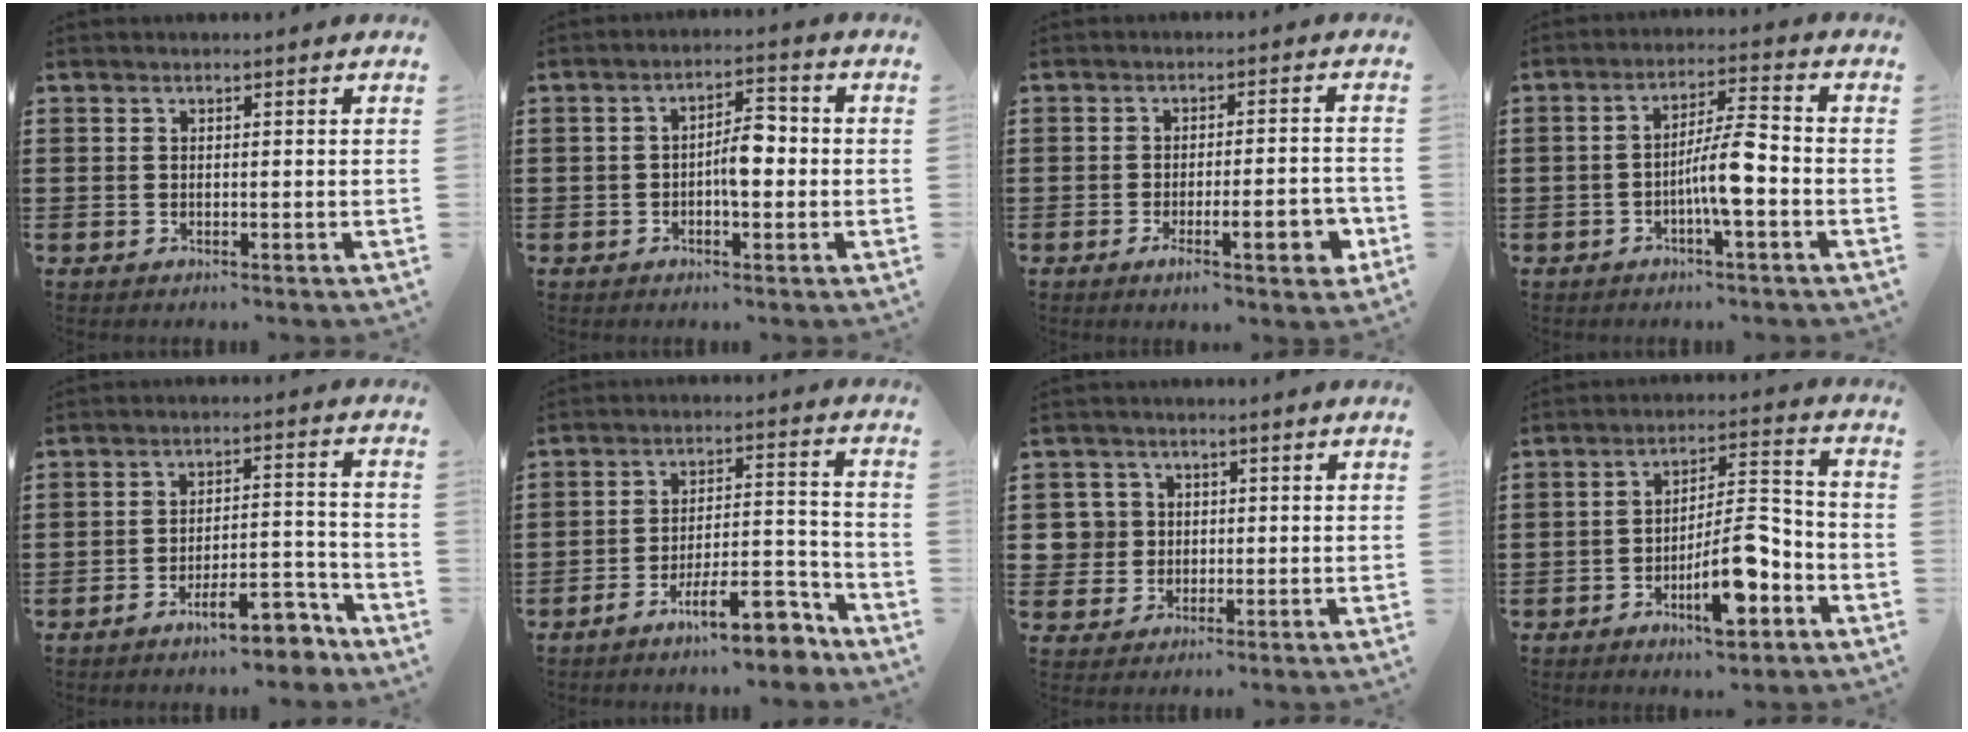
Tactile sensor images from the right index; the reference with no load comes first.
{"total": 5.0, "force": [-0.7, 1.9, 4.6], "torque": [-0.074, 0.006, -0.016]}
{"total": 7.4, "force": [-2.5, 1.7, 6.8], "torque": [-0.090, -0.010, -0.041]}
{"total": 6.9, "force": [-2.1, 1.1, 6.5], "torque": [-0.118, 0.005, -0.042]}
{"total": 9.2, "force": [-7.0, 2.0, 5.7], "torque": [-0.088, 0.015, -0.125]}
{"total": 11.7, "force": [-8.6, 2.5, 7.5], "torque": [-0.106, 0.034, -0.153]}
{"total": 4.0, "force": [0.4, 3.9, 0.7], "torque": [-0.041, 0.011, 0.004]}
{"total": 11.5, "force": [-5.5, 3.7, 9.3], "torque": [-0.161, 0.013, -0.094]}